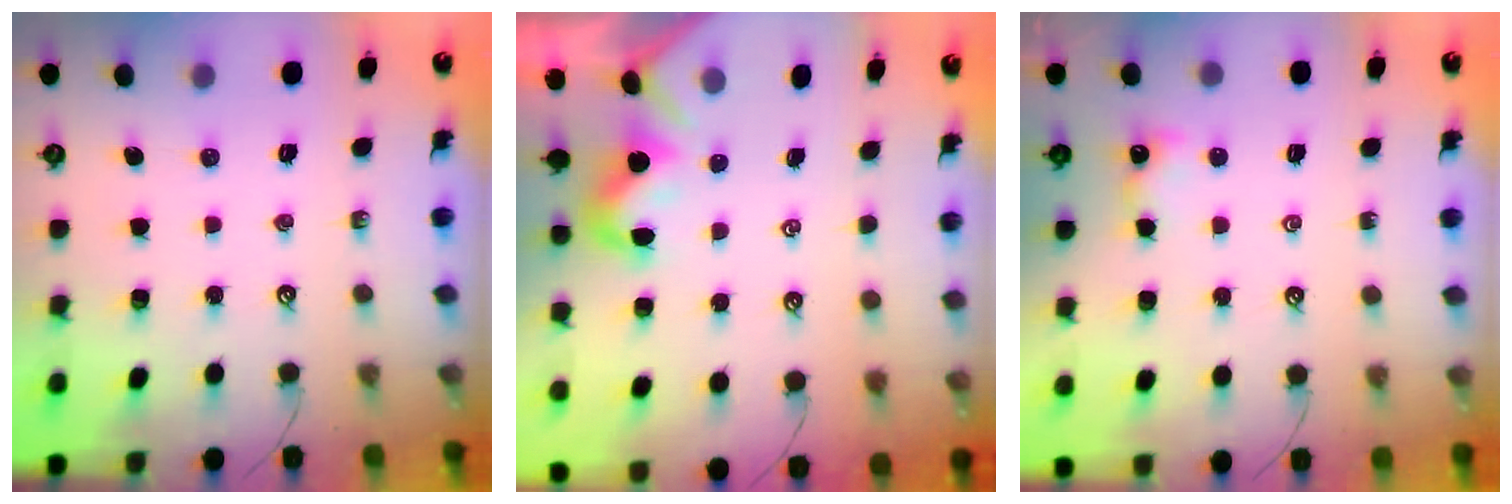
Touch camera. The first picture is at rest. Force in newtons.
{"total": 0.7, "press": 0.7, "slide": 0.3}
{"total": 0.9, "press": 0.8, "slide": 0.3}